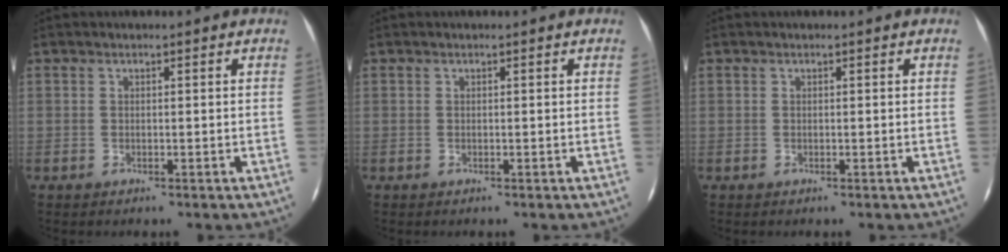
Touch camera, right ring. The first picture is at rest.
{"total": 0.0}
{"total": 0.0}